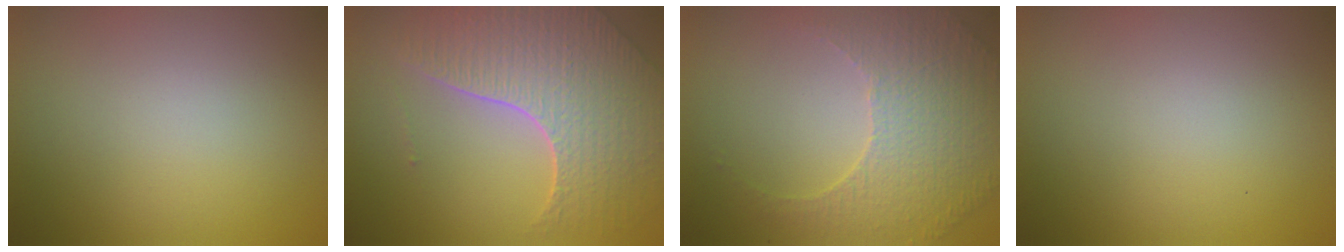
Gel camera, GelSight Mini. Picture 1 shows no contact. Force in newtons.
{"total": 7.8, "press": 5.6, "slide": 5.4}
{"total": 5.3, "press": 3.7, "slide": 3.8}
{"total": 0.0}